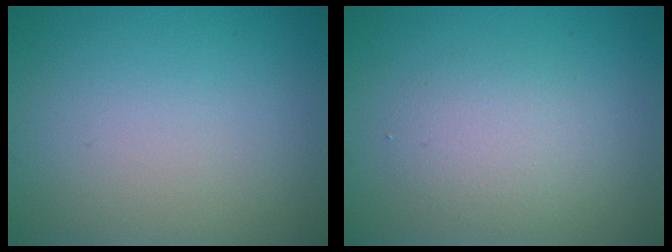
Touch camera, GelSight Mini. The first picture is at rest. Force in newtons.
{"total": 2.7, "press": 2.7, "slide": 0.2}